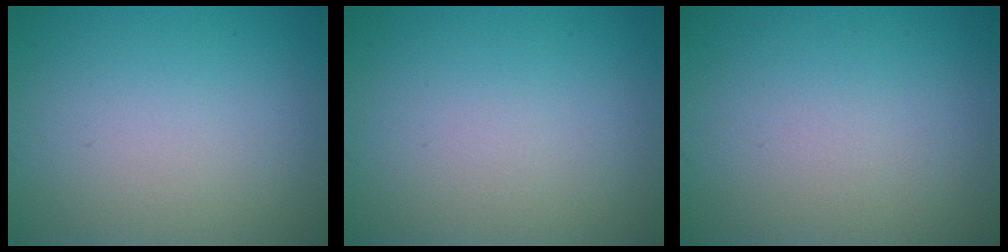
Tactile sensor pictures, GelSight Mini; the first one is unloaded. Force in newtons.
{"total": 0.0}
{"total": 0.0}